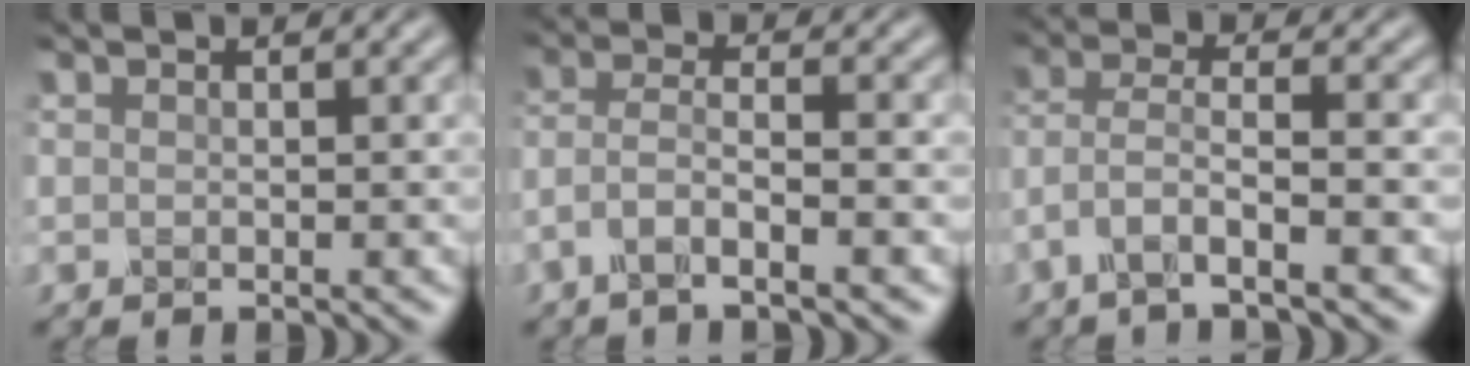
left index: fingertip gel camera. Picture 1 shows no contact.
{"total": 3.9, "force": [-2.2, 0.8, 3.1], "torque": [-0.062, 0.004, -0.050]}
{"total": 4.4, "force": [-2.5, 0.8, 3.5], "torque": [-0.070, 0.003, -0.055]}